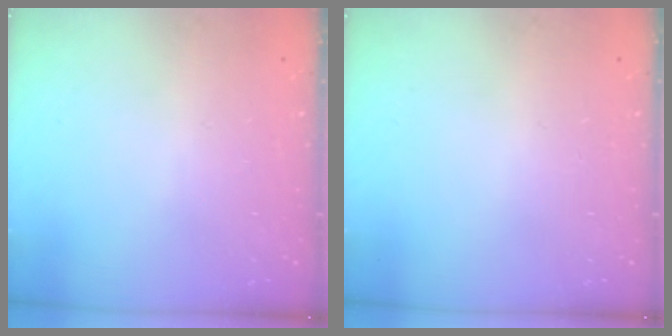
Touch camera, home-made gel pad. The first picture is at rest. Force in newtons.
{"total": 0.0}